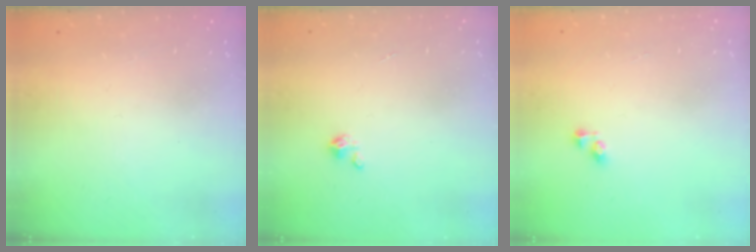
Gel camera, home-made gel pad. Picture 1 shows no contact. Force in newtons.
{"total": 1.4, "press": 1.4, "slide": 0.3}
{"total": 2.5, "press": 2.5, "slide": 0.2}